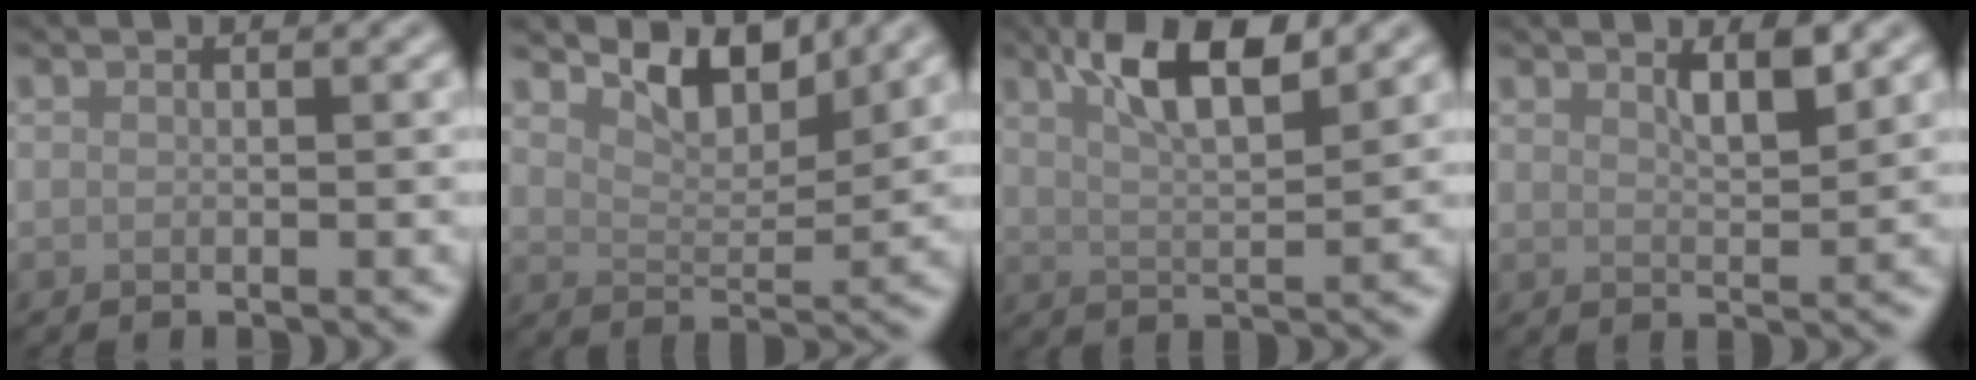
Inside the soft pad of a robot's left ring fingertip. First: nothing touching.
{"total": 4.8, "force": [4.0, 1.4, 2.2], "torque": [-0.046, -0.004, 0.065]}
{"total": 6.1, "force": [3.4, 1.8, 4.8], "torque": [-0.086, 0.006, 0.057]}
{"total": 2.6, "force": [1.6, 0.5, 1.9], "torque": [-0.028, -0.001, 0.028]}